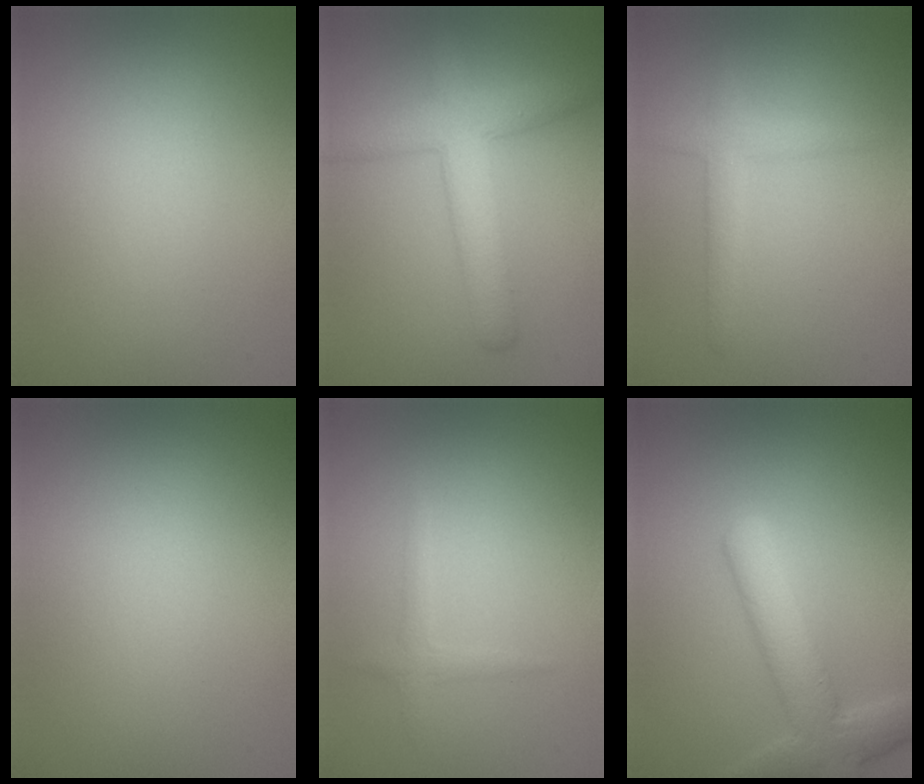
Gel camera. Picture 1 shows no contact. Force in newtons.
{"total": 5.4, "press": 5.4, "slide": 0.1}
{"total": 2.2, "press": 2.2, "slide": 0.1}
{"total": 0.0}
{"total": 1.3, "press": 1.3, "slide": 0.0}
{"total": 5.4, "press": 5.4, "slide": 0.2}